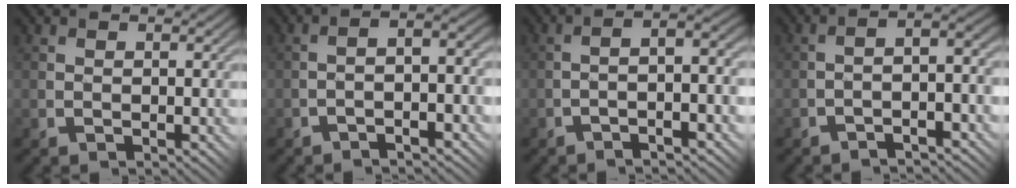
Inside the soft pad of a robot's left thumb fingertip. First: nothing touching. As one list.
[{"total": 3.8, "force": [-1.6, 0.9, 3.3], "torque": [-0.050, 0.012, -0.033]}, {"total": 5.0, "force": [-1.6, 0.9, 4.7], "torque": [-0.072, 0.013, -0.030]}, {"total": 3.6, "force": [-1.9, 0.5, 3.0], "torque": [-0.043, 0.014, -0.040]}]